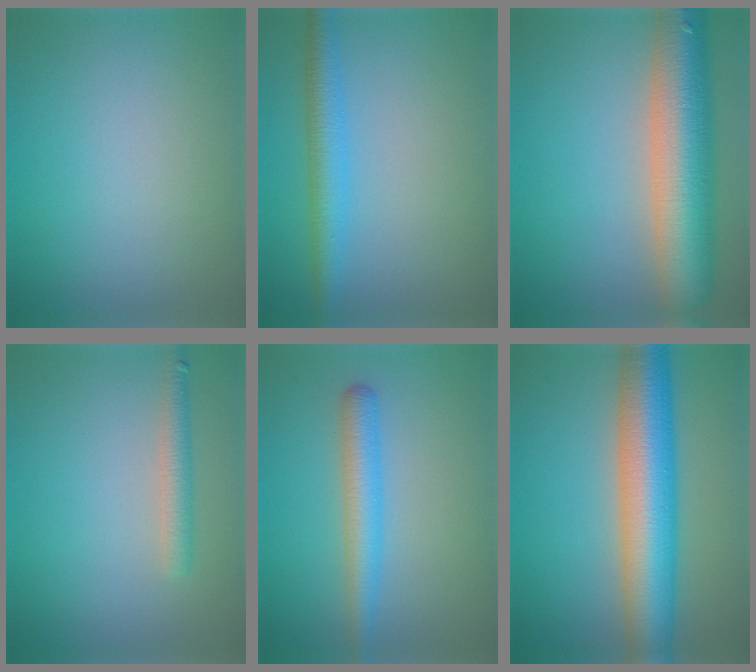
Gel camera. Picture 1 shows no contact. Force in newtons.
{"total": 3.6, "press": 3.5, "slide": 0.2}
{"total": 10.8, "press": 10.8, "slide": 0.6}
{"total": 2.2, "press": 2.2, "slide": 0.1}
{"total": 3.5, "press": 3.5, "slide": 0.1}
{"total": 10.3, "press": 10.3, "slide": 0.4}